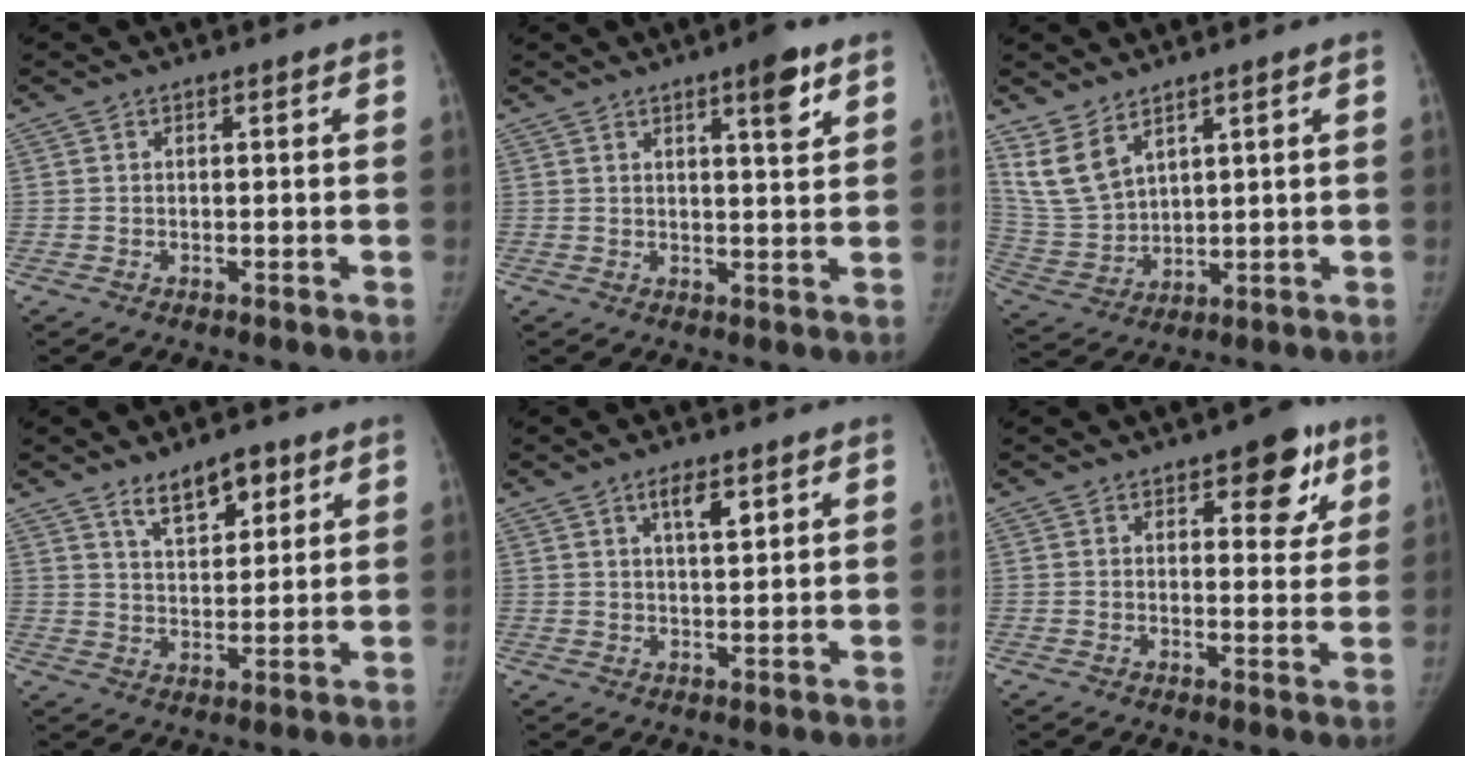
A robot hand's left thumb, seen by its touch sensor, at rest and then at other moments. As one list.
[{"total": 5.7, "force": [3.4, 1.1, 4.5], "torque": [-0.056, -0.019, 0.046]}, {"total": 8.1, "force": [5.6, 4.0, 4.3], "torque": [-0.079, -0.028, 0.137]}, {"total": 7.8, "force": [5.1, 3.6, 4.7], "torque": [-0.048, -0.035, 0.086]}, {"total": 4.1, "force": [2.3, 1.3, 3.1], "torque": [-0.045, -0.014, 0.040]}, {"total": 8.5, "force": [4.4, 4.3, 5.8], "torque": [-0.033, -0.016, 0.051]}]